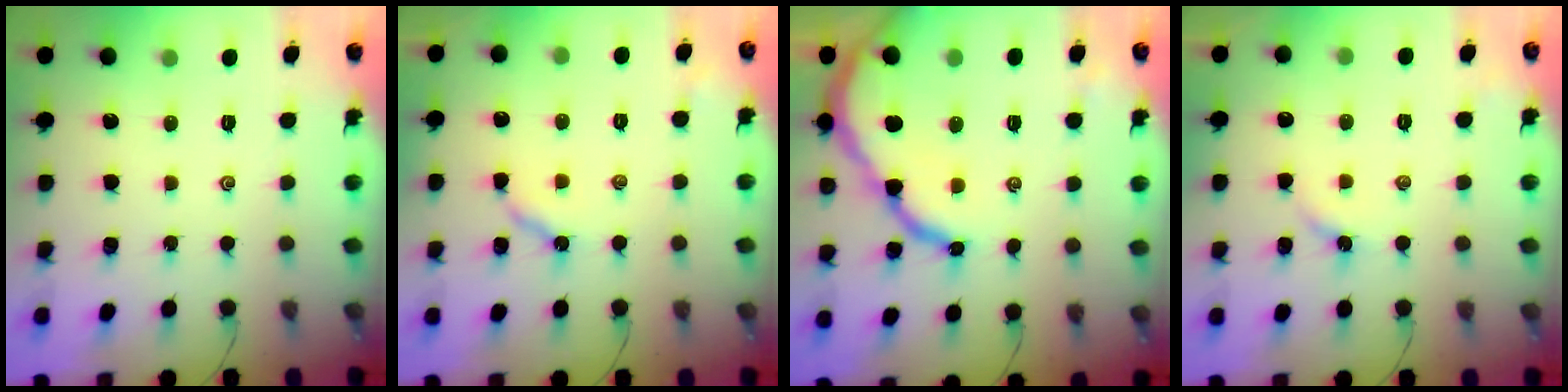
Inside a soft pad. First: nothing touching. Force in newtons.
{"total": 4.6, "press": 4.6, "slide": 0.4}
{"total": 11.9, "press": 11.8, "slide": 1.1}
{"total": 2.4, "press": 2.4, "slide": 0.3}